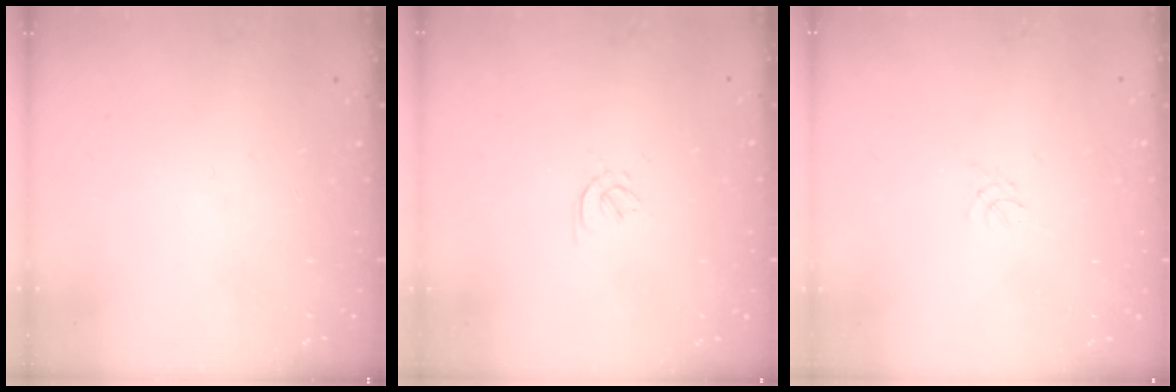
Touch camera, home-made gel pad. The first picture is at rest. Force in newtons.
{"total": 1.5, "press": 1.4, "slide": 0.6}
{"total": 0.0}